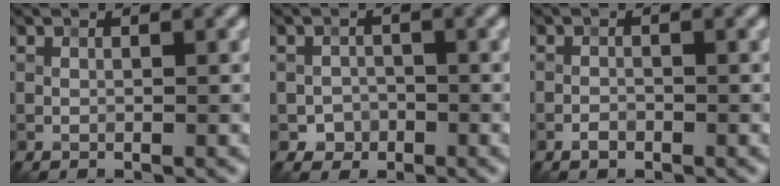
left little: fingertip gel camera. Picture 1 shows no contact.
{"total": 1.6, "force": [-0.7, 1.5, 0.1], "torque": [0.012, 0.002, -0.014]}
{"total": 0.9, "force": [-0.6, 0.5, 0.5], "torque": [-0.006, 0.000, -0.014]}